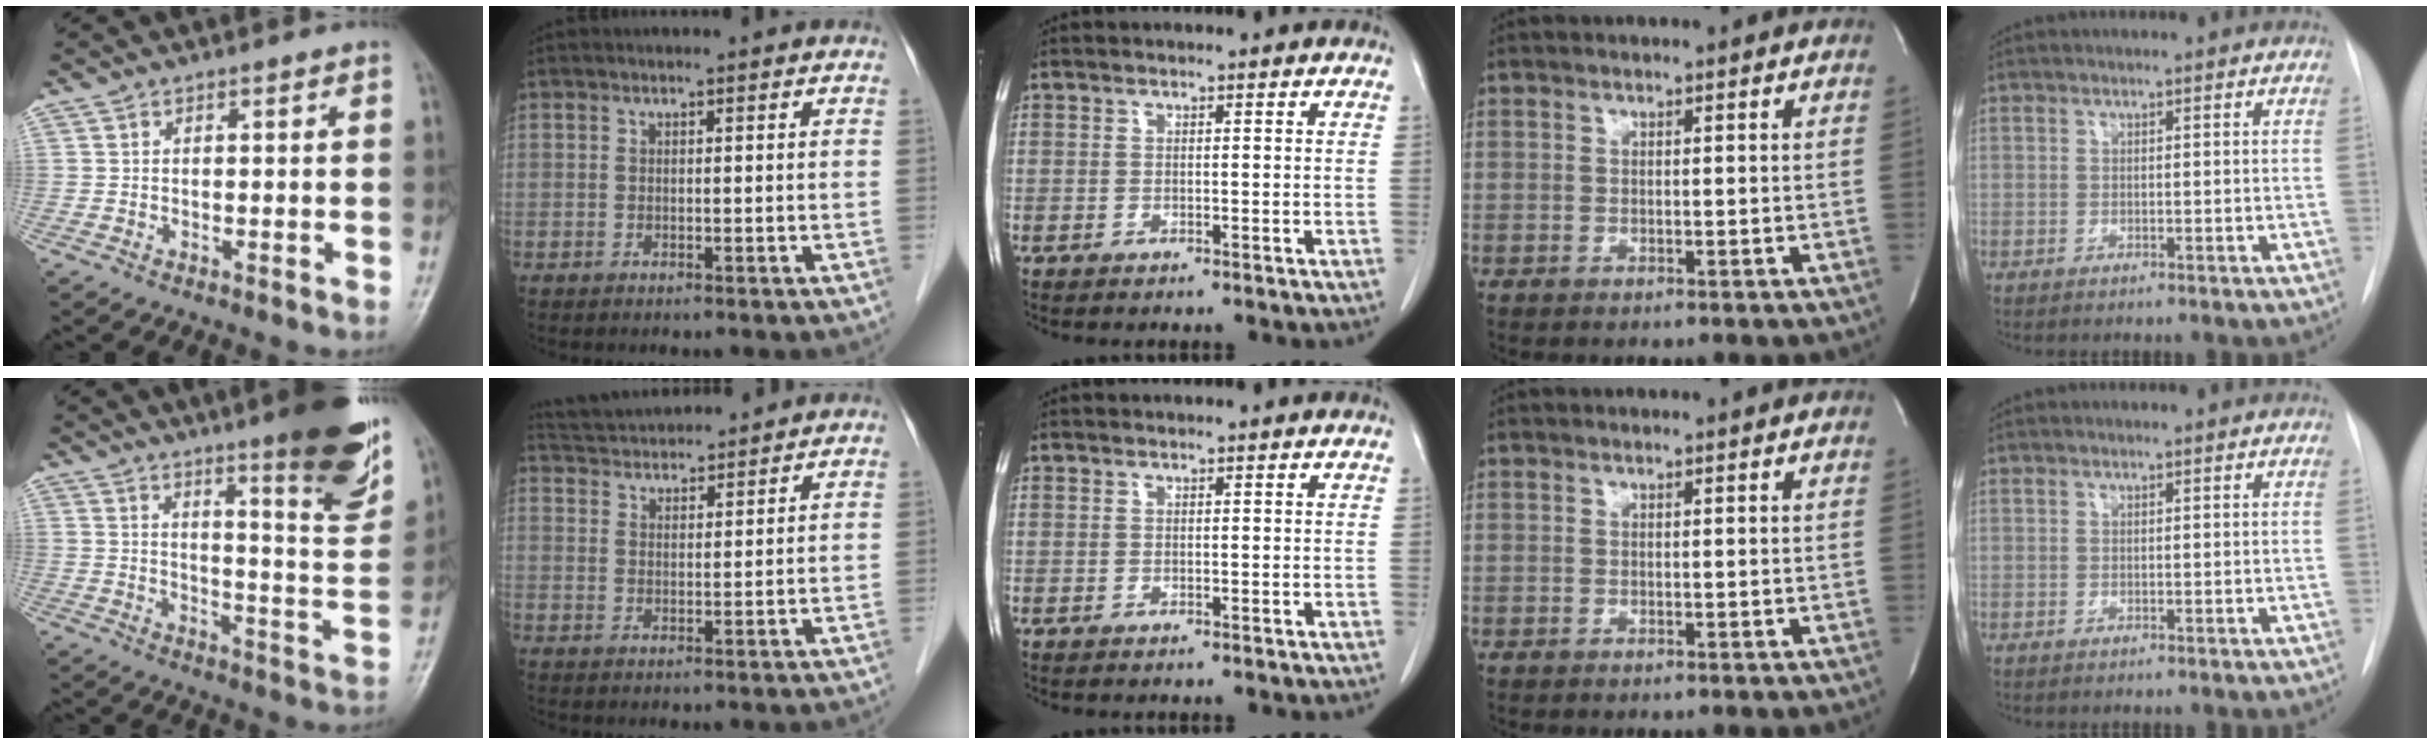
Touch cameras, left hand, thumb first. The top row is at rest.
{"thumb": {"total": 17.6, "force": [11.5, 2.6, 13.0], "torque": [-0.145, -0.075, 0.158]}, "index": {"total": 9.4, "force": [9.1, 0.9, 2.0], "torque": [-0.045, 0.031, 0.147]}}